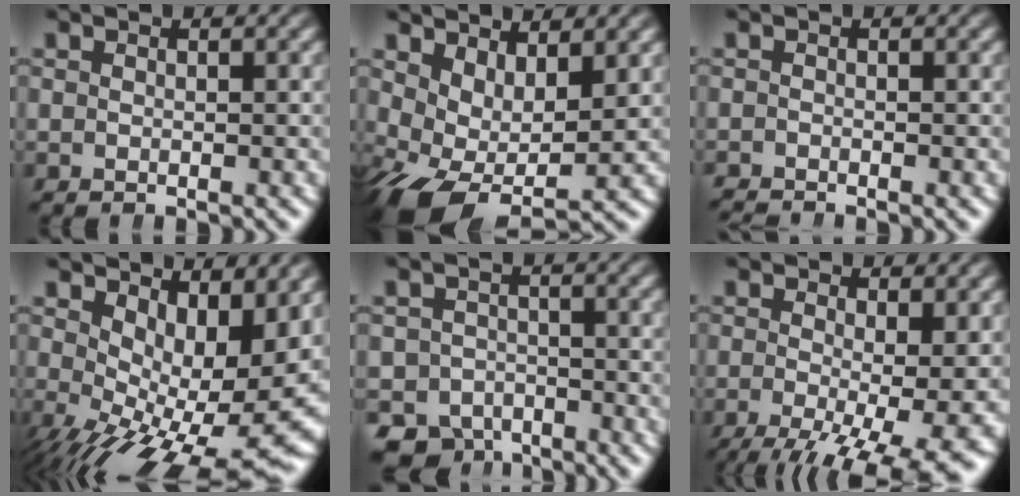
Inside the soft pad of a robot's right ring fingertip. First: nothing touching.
{"total": 7.6, "force": [-1.9, 5.9, 4.5], "torque": [-0.123, -0.053, -0.013]}
{"total": 1.5, "force": [-1.4, 0.5, -0.1], "torque": [0.000, -0.014, -0.023]}
{"total": 11.1, "force": [-1.6, 5.9, 9.3], "torque": [-0.134, -0.050, 0.004]}
{"total": 7.7, "force": [-5.5, 5.2, 1.6], "torque": [-0.019, -0.037, -0.083]}
{"total": 8.9, "force": [-4.3, 4.0, 6.8], "torque": [-0.117, -0.058, -0.039]}